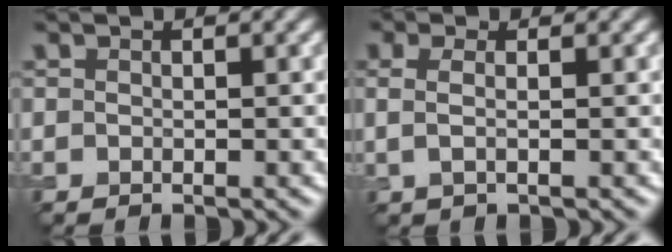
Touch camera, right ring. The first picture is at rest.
{"total": 1.9, "force": [0.3, 0.7, 1.7], "torque": [-0.040, 0.003, -0.002]}